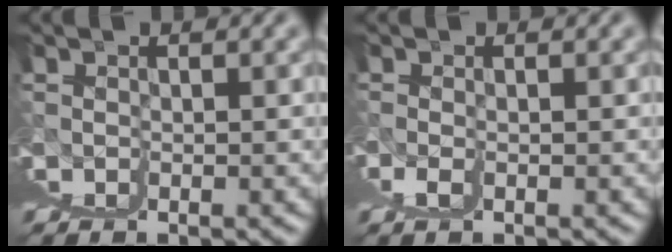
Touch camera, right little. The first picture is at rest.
{"total": 2.2, "force": [-0.7, -1.8, -1.1], "torque": [0.017, -0.006, -0.001]}